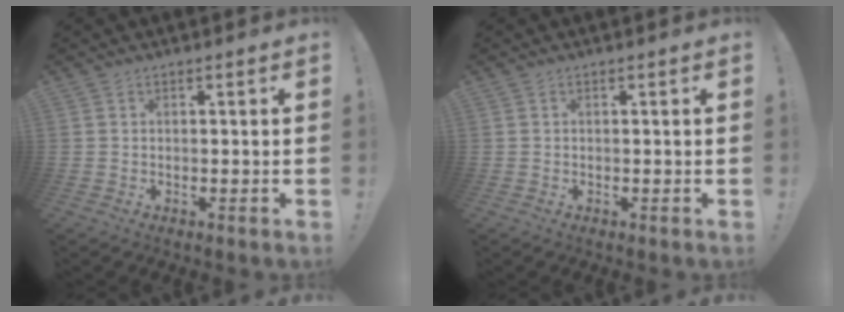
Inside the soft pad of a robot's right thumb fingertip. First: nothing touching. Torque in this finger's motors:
{"motor_torque": [-0.22, 0.01, -0.07, 0.18, -0.02]}